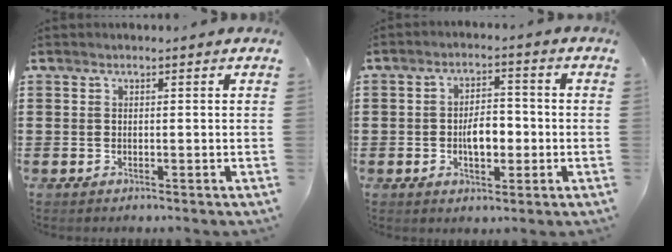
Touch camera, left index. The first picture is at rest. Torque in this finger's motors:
{"motor_torque": [0.56, 0.39, 0.22, 0.06]}